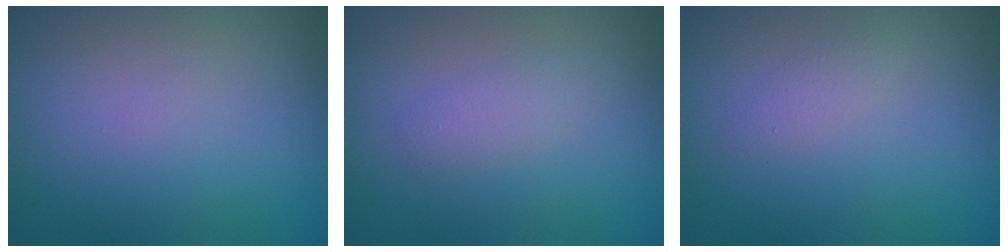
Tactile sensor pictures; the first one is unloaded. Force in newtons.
{"total": 2.4, "press": 2.4, "slide": 0.2}
{"total": 1.1, "press": 1.1, "slide": 0.1}